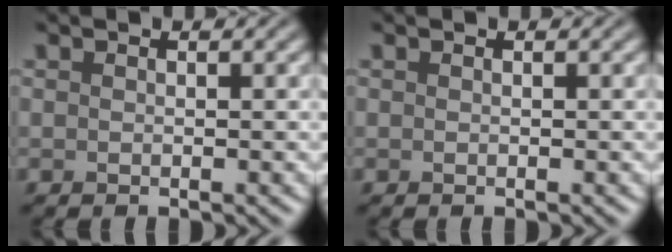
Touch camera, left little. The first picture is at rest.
{"total": 0.0}